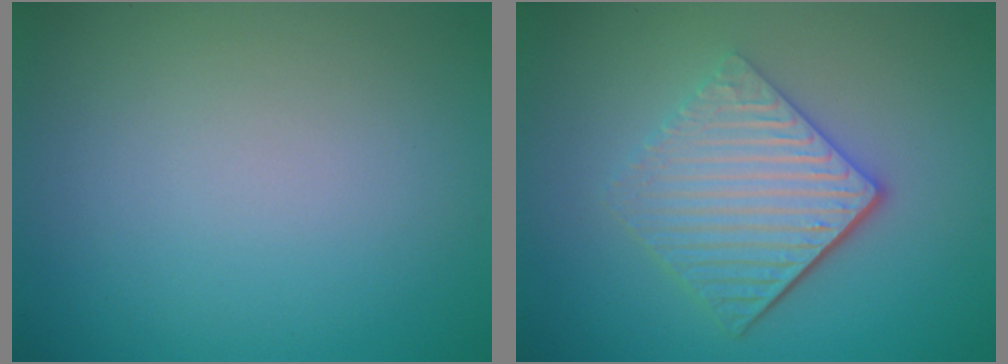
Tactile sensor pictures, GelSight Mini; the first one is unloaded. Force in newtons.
{"total": 5.4, "press": 3.8, "slide": 3.8}